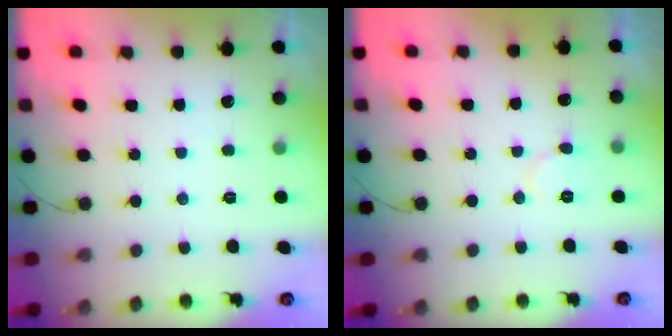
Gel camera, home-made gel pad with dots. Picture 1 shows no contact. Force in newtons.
{"total": 6.0, "press": 6.0, "slide": 0.7}